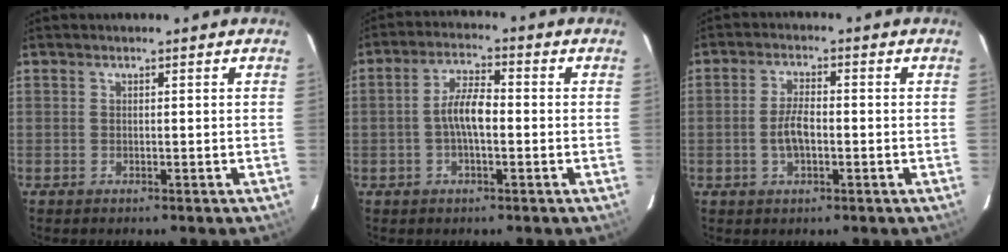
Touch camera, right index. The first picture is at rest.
{"total": 5.8, "force": [-0.9, 2.0, 5.4], "torque": [-0.104, 0.012, -0.016]}
{"total": 4.7, "force": [-1.0, 2.0, 4.1], "torque": [-0.082, 0.004, -0.016]}